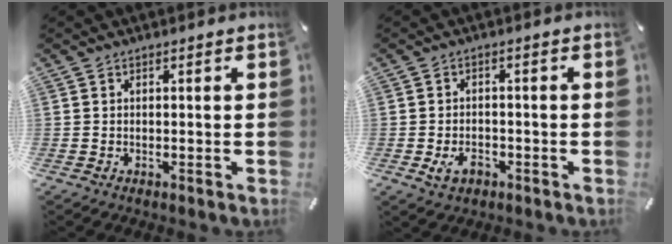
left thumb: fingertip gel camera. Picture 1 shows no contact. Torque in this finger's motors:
{"motor_torque": [0.48, 0.58, 0.02, -0.01, 0.01]}